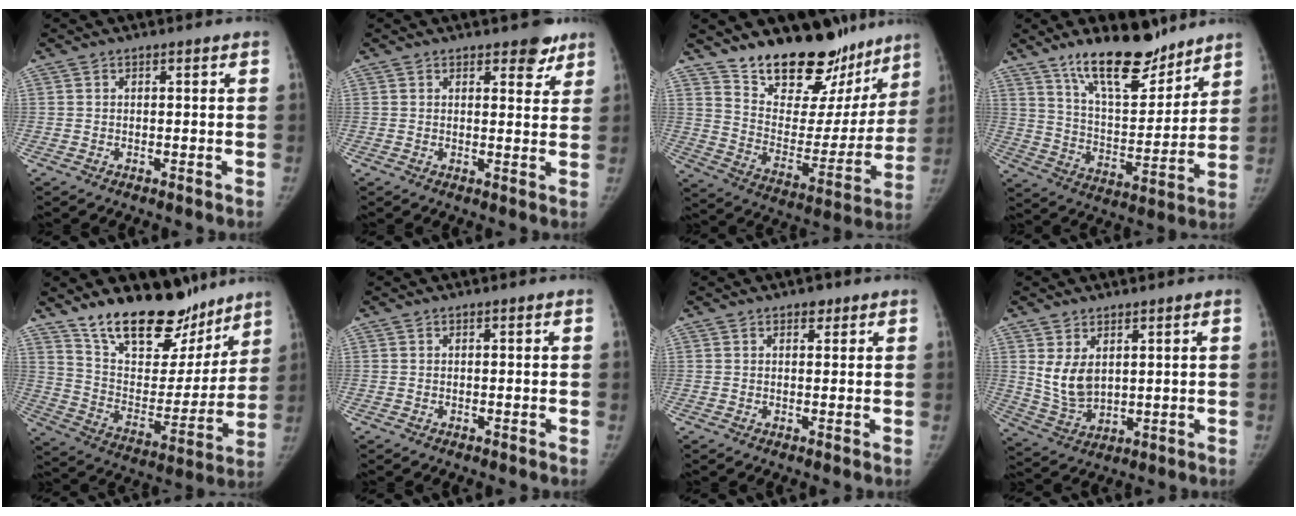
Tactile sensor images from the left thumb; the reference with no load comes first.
{"total": 4.4, "force": [3.1, 2.2, 2.2], "torque": [0.001, -0.017, 0.038]}
{"total": 23.8, "force": [18.9, 11.3, 9.0], "torque": [-0.090, -0.118, 0.285]}
{"total": 17.2, "force": [12.9, 6.2, 9.5], "torque": [-0.113, -0.089, 0.223]}
{"total": 23.8, "force": [18.0, 11.0, 11.1], "torque": [-0.125, -0.096, 0.295]}
{"total": 0.0}
{"total": 1.7, "force": [1.1, 1.0, 0.8], "torque": [-0.002, -0.005, 0.013]}
{"total": 7.2, "force": [2.6, 4.5, 5.0], "torque": [-0.083, -0.021, 0.068]}